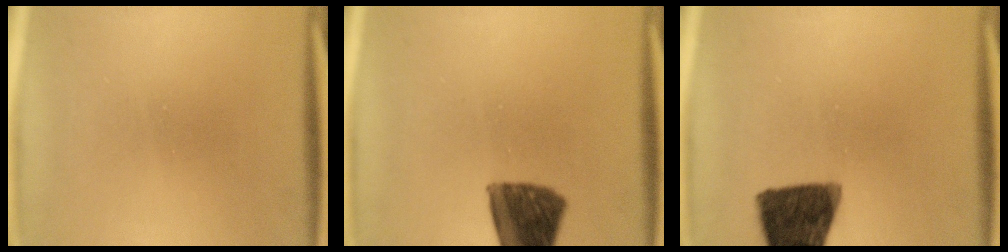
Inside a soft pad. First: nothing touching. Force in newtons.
{"total": 10.5}
{"total": 13.0}